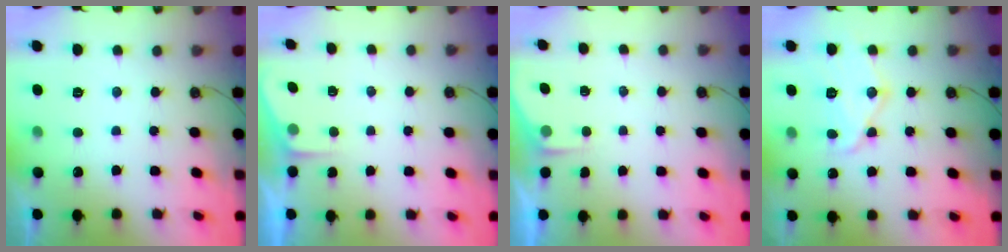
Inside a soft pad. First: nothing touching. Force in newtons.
{"total": 2.2, "press": 2.2, "slide": 0.4}
{"total": 1.6, "press": 1.6, "slide": 0.3}
{"total": 13.3, "press": 13.2, "slide": 0.9}